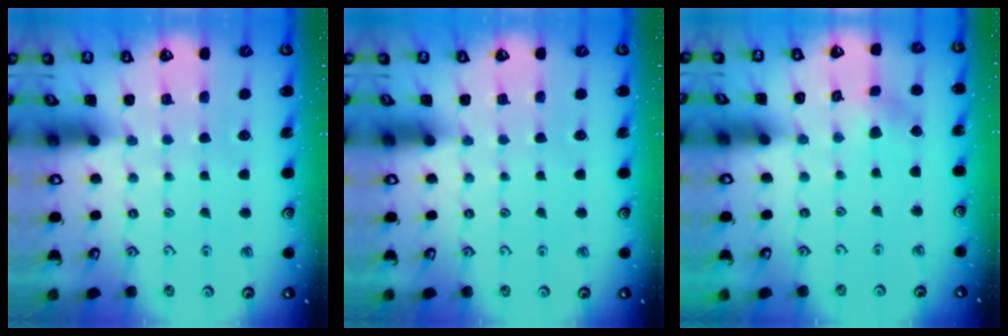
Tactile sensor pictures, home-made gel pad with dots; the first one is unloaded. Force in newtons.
{"total": 0.0}
{"total": 2.6, "press": 2.6, "slide": 0.3}